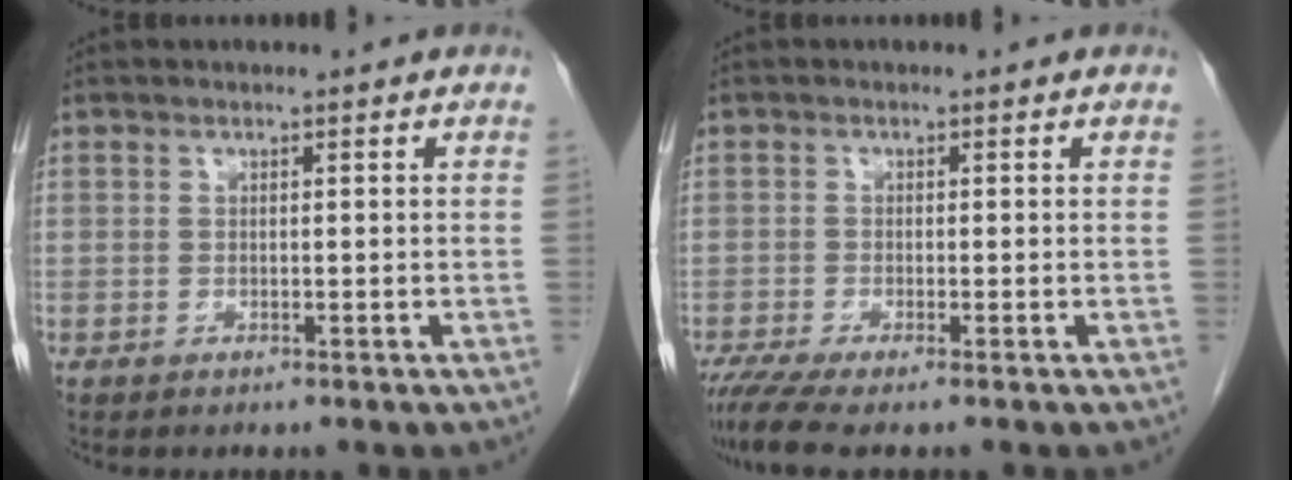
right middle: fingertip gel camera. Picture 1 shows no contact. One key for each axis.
{"total": 4.0, "fx": -3.1, "fy": -0.1, "fz": 2.5, "tx": -0.048, "ty": -0.012, "tz": -0.059}